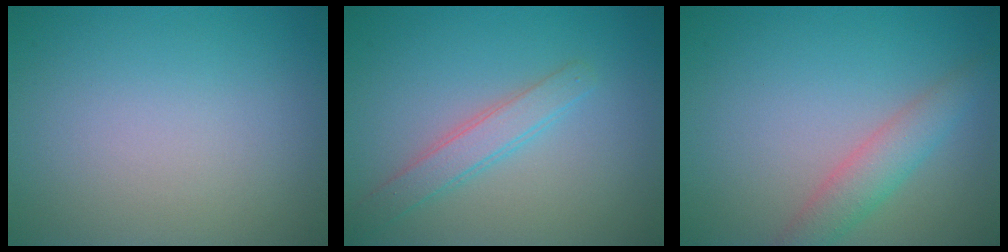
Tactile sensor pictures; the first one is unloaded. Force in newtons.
{"total": 2.5, "press": 2.5, "slide": 0.1}
{"total": 2.9, "press": 2.9, "slide": 0.1}